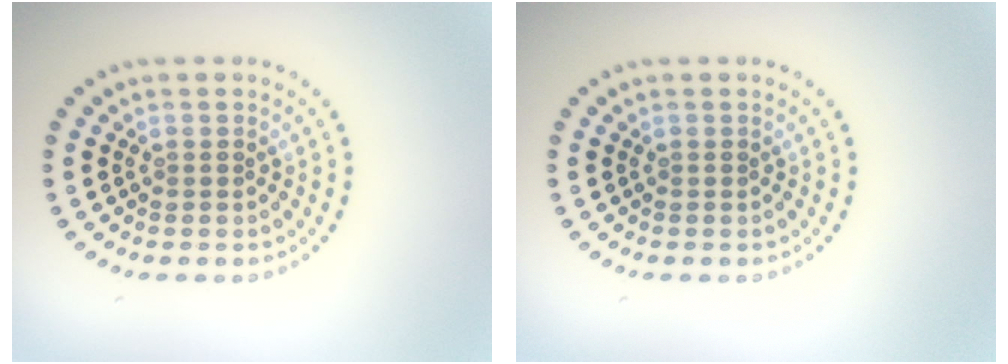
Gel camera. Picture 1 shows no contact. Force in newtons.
{"total": 0.0}